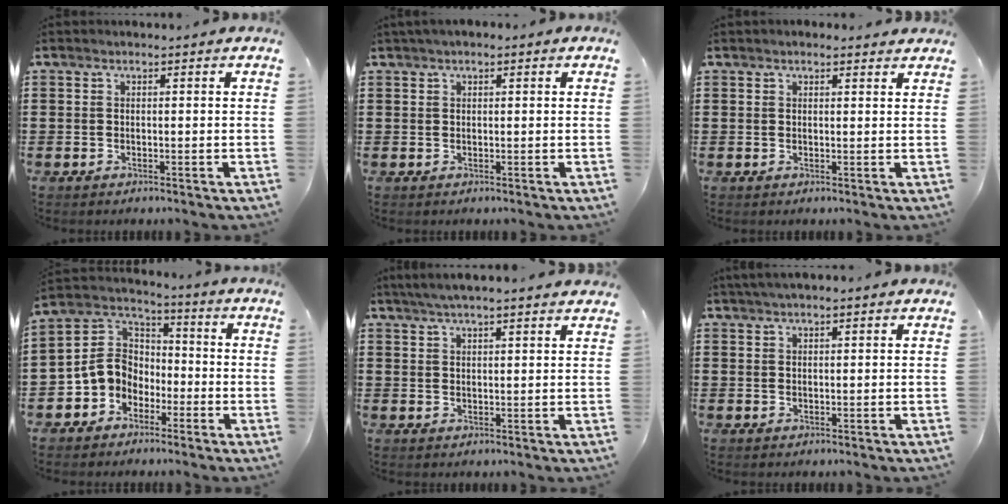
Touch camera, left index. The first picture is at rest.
{"total": 1.0, "force": [0.3, 0.5, 0.8], "torque": [-0.015, 0.005, 0.006]}
{"total": 1.2, "force": [1.1, 0.3, 0.4], "torque": [-0.010, 0.003, 0.021]}
{"total": 7.8, "force": [-2.4, 6.9, 2.8], "torque": [-0.100, 0.014, -0.055]}
{"total": 3.5, "force": [3.1, 0.0, 1.7], "torque": [-0.040, 0.001, 0.056]}
{"total": 1.6, "force": [1.3, 0.2, 1.0], "torque": [-0.020, 0.002, 0.024]}